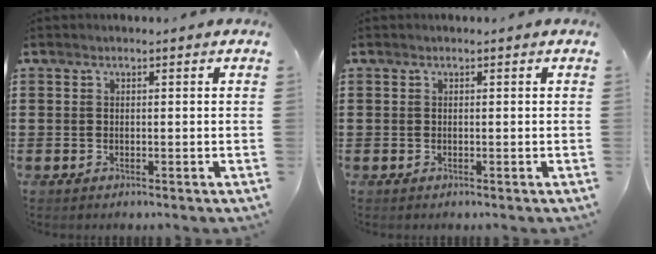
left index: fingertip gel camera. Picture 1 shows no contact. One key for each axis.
{"total": 0.0}